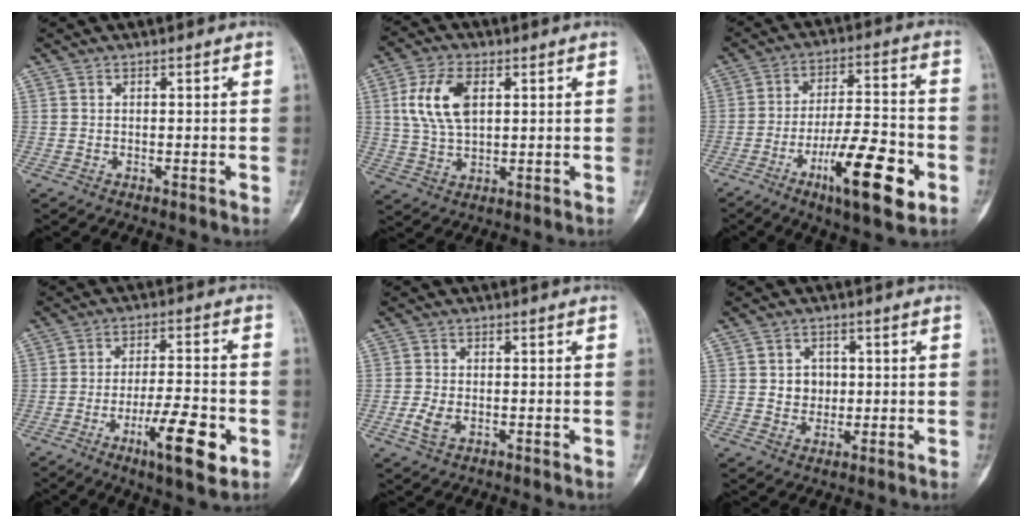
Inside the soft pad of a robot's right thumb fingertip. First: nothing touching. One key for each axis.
{"total": 10.0, "fx": 2.7, "fy": 5.5, "fz": 7.9, "tx": -0.153, "ty": 0.002, "tz": 0.053}
{"total": 16.5, "fx": -6.9, "fy": 4.6, "fz": 14.2, "tx": -0.225, "ty": 0.030, "tz": -0.106}
{"total": 12.0, "fx": -4.9, "fy": 3.1, "fz": 10.5, "tx": -0.167, "ty": 0.018, "tz": -0.076}
{"total": 3.4, "fx": -1.1, "fy": 2.0, "fz": 2.5, "tx": -0.057, "ty": 0.003, "tz": -0.020}
{"total": 4.3, "fx": 0.4, "fy": 3.8, "fz": 2.0, "tx": -0.005, "ty": 0.003, "tz": 0.007}